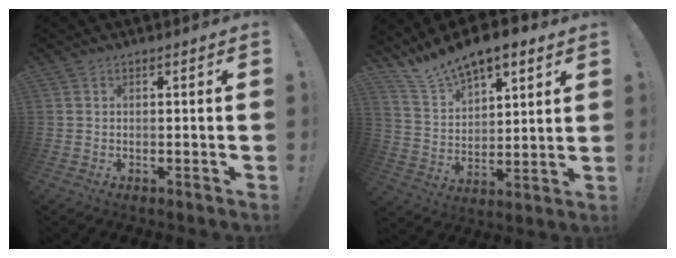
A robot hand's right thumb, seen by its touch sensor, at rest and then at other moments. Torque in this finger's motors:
{"motor_torque": [0.53, 0.70, 0.85, 0.80, 0.02]}